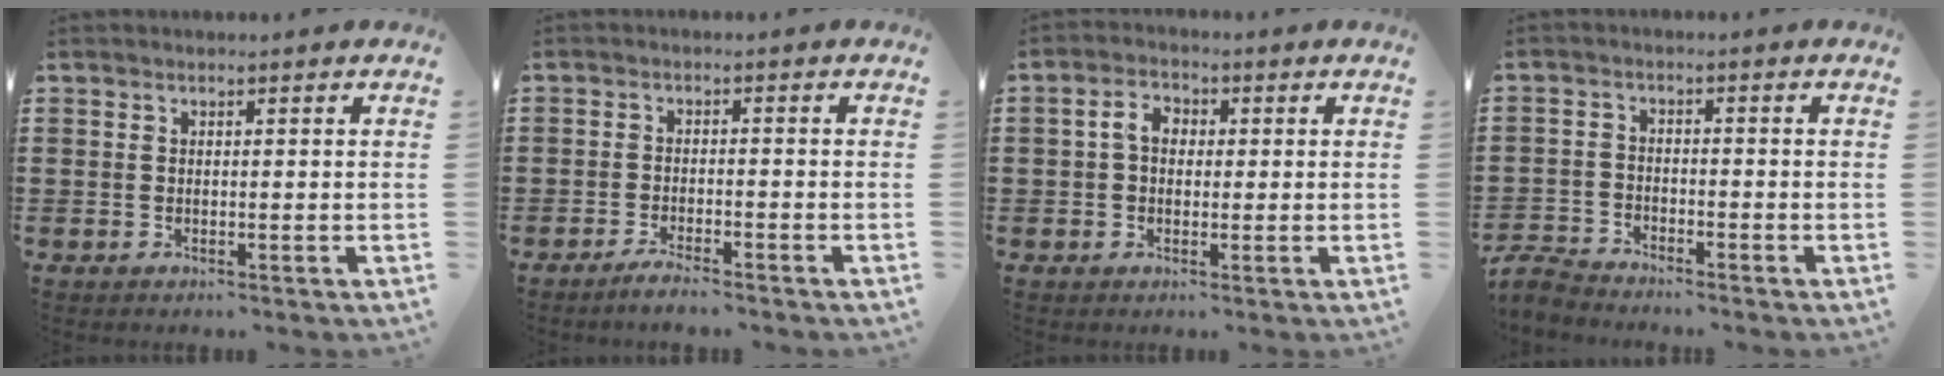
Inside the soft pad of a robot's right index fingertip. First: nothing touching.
{"total": 2.4, "force": [-2.3, -0.1, 0.8], "torque": [-0.015, 0.002, -0.045]}
{"total": 3.7, "force": [0.1, 2.6, 2.7], "torque": [-0.057, 0.013, -0.001]}
{"total": 3.4, "force": [-3.4, 0.5, 0.3], "torque": [-0.025, -0.003, -0.075]}